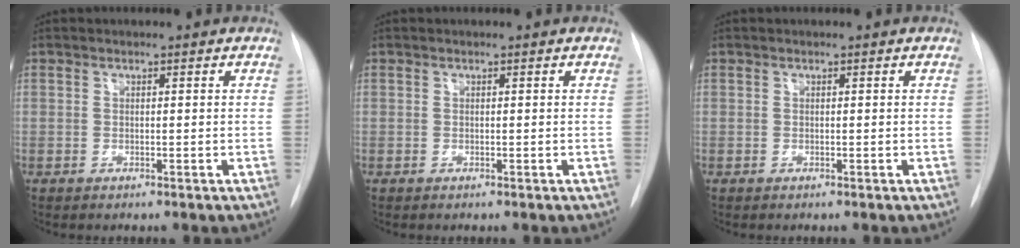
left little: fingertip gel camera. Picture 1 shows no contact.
{"total": 0.0}
{"total": 0.0}